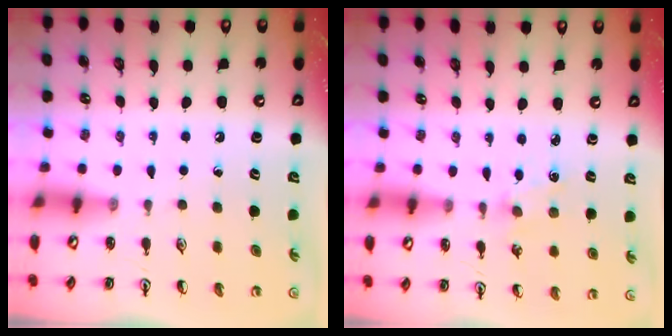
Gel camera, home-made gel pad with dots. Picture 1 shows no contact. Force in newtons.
{"total": 0.8, "press": 0.8, "slide": 0.2}